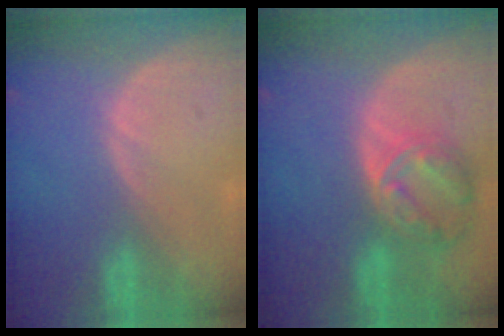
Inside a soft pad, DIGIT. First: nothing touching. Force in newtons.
{"total": 8.2, "press": 7.1, "slide": 4.1}